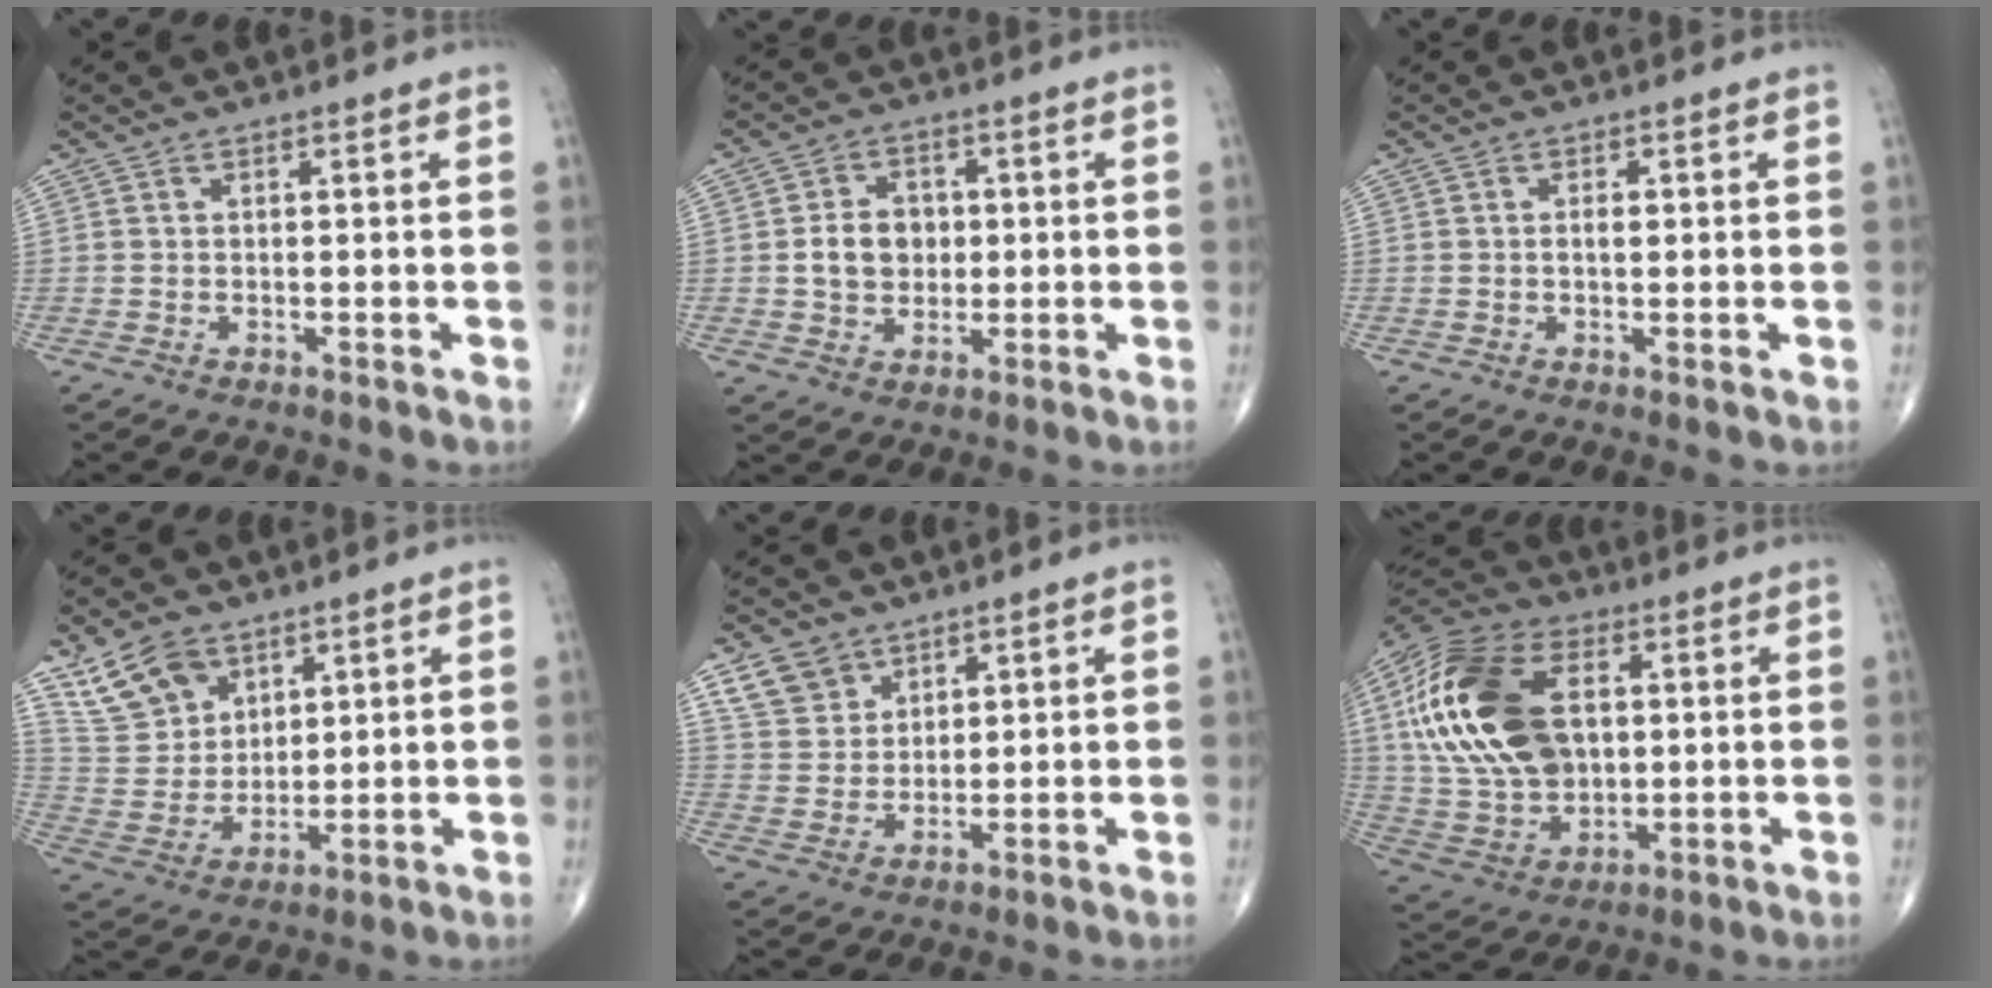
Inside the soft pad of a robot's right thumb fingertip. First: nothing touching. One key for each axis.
{"total": 7.3, "fx": 0.2, "fy": 5.9, "fz": 4.3, "tx": -0.048, "ty": 0.004, "tz": 0.003}
{"total": 1.6, "fx": 0.1, "fy": 0.8, "fz": 1.4, "tx": -0.024, "ty": 0.000, "tz": 0.000}
{"total": 11.3, "fx": 7.1, "fy": 7.4, "fz": 4.6, "tx": -0.069, "ty": -0.030, "tz": 0.148}
{"total": 7.1, "fx": 4.6, "fy": 5.1, "fz": 2.1, "tx": -0.018, "ty": -0.023, "tz": 0.095}
{"total": 24.7, "fx": 4.8, "fy": 15.6, "fz": 18.6, "tx": -0.367, "ty": -0.005, "tz": 0.087}